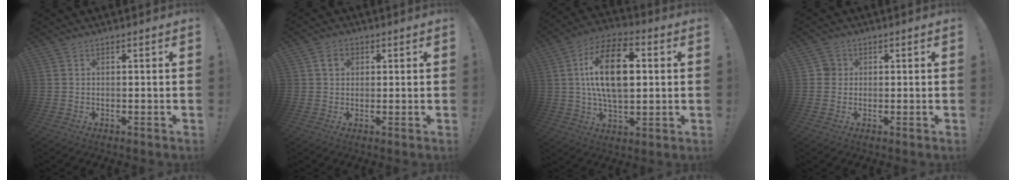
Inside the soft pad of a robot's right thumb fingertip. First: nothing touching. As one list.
[{"total": 4.2, "force": [1.4, 3.4, 2.0], "torque": [-0.036, 0.008, 0.026]}, {"total": 19.5, "force": [2.7, 10.7, 16.1], "torque": [-0.278, 0.006, 0.037]}, {"total": 3.0, "force": [0.1, 2.9, 0.8], "torque": [-0.015, 0.011, 0.002]}]